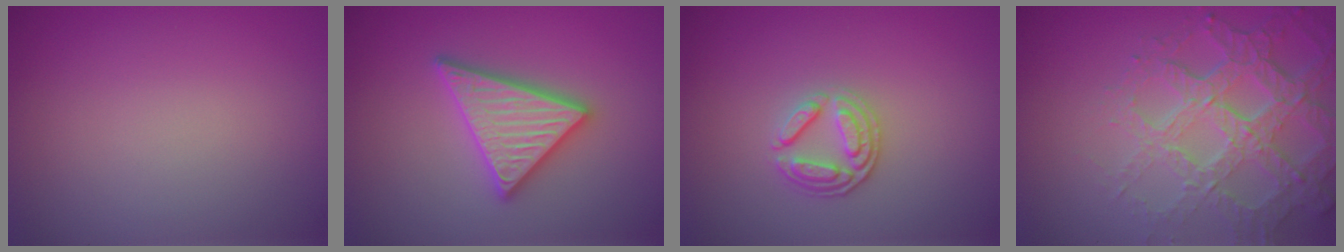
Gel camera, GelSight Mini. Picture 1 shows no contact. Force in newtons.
{"total": 4.9, "press": 4.9, "slide": 0.7}
{"total": 2.7, "press": 2.4, "slide": 1.2}
{"total": 7.7, "press": 5.3, "slide": 5.5}